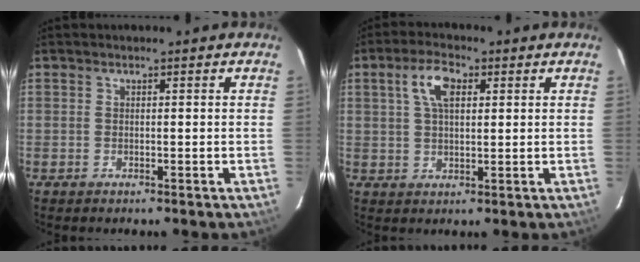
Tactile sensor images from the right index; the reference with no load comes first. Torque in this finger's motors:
{"motor_torque": [0.58, -0.02, 0.16, 0.10]}